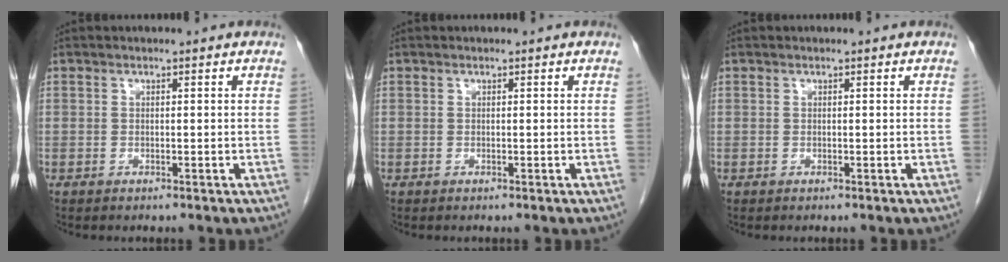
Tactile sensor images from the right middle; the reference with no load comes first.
{"total": 0.0}
{"total": 0.0}